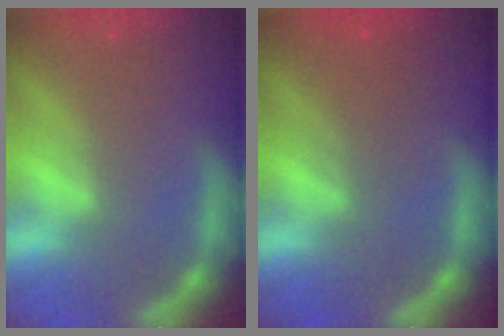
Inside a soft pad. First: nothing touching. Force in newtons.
{"total": 2.4}